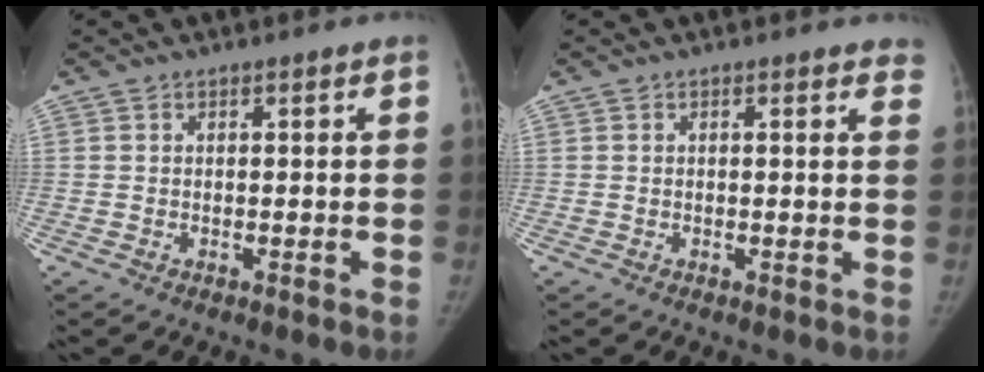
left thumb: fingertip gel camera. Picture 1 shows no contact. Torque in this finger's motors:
{"motor_torque": [0.24, -0.08, 0.31, -0.37, 0.10]}